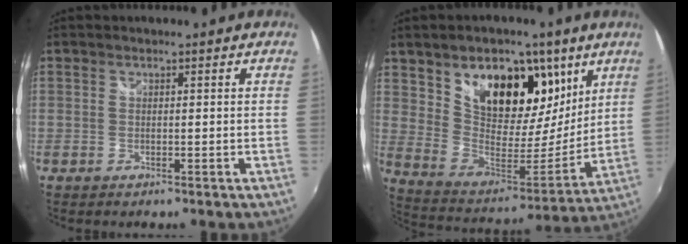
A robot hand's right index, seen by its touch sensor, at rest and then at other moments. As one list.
[{"total": 22.4, "force": [12.1, 13.4, 13.2], "torque": [-0.238, 0.011, 0.215]}]